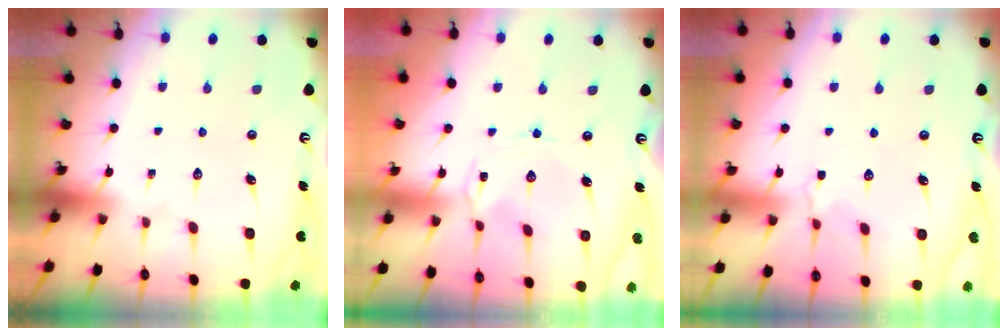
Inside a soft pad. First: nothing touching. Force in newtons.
{"total": 0.8, "press": 0.8, "slide": 0.1}
{"total": 1.3, "press": 1.2, "slide": 0.5}